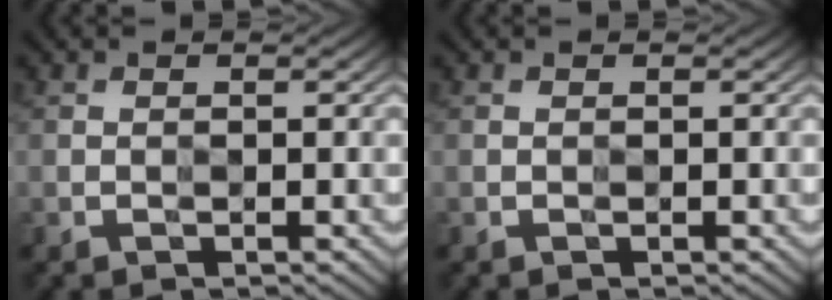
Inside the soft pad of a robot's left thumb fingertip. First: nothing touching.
{"total": 0.0}